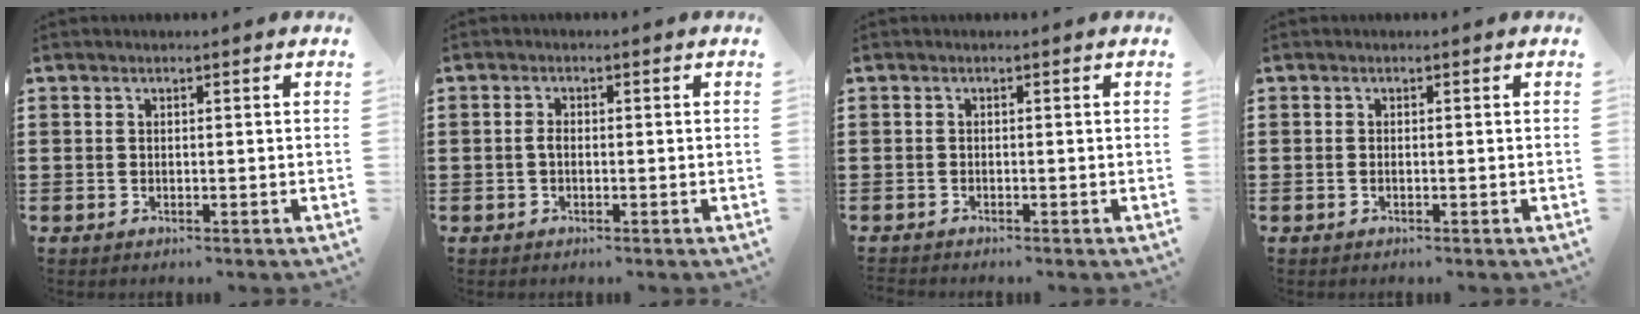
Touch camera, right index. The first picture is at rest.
{"total": 1.5, "force": [-0.4, 0.8, 1.2], "torque": [-0.031, -0.001, -0.009]}
{"total": 0.5, "force": [-0.5, 0.0, 0.0], "torque": [-0.002, -0.003, -0.011]}
{"total": 0.0}